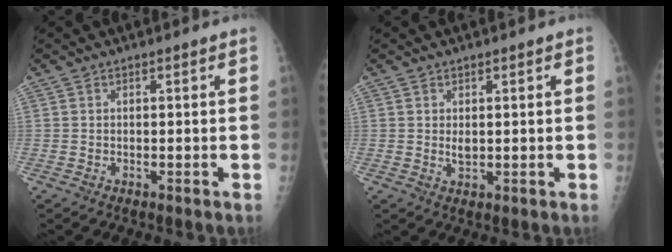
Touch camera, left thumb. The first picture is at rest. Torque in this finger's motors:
{"motor_torque": [0.11, 0.17, 0.51, 0.07, 0.00]}